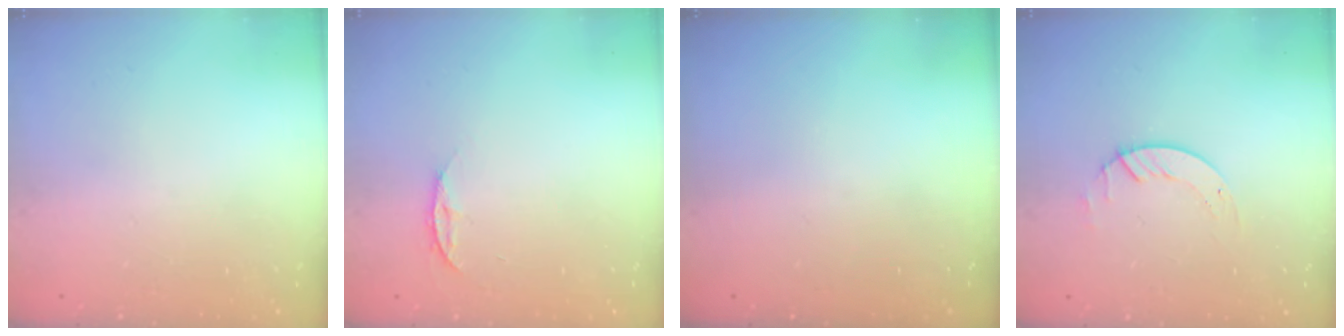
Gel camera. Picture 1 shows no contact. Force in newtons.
{"total": 4.4, "press": 4.4, "slide": 0.5}
{"total": 0.0}
{"total": 2.0, "press": 2.0, "slide": 0.2}